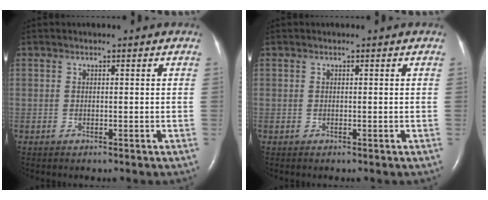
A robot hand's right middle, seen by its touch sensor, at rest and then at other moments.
{"total": 0.0}